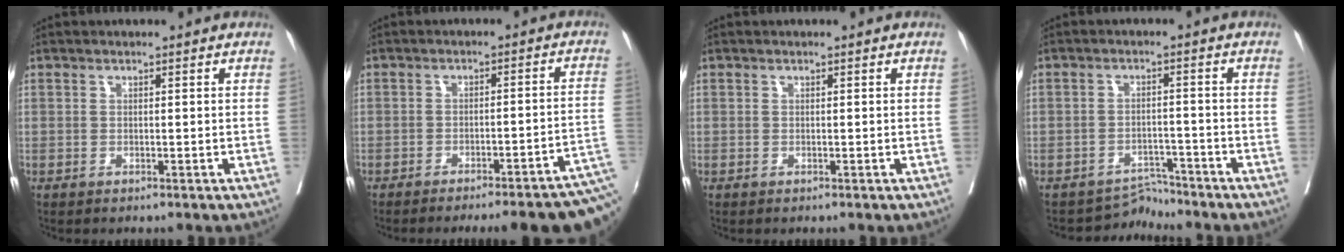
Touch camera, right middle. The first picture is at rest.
{"total": 16.1, "force": [-12.2, 1.4, 10.4], "torque": [-0.079, 0.005, -0.146]}
{"total": 0.0}
{"total": 3.4, "force": [-3.2, 0.2, -1.4], "torque": [0.025, 0.009, -0.047]}